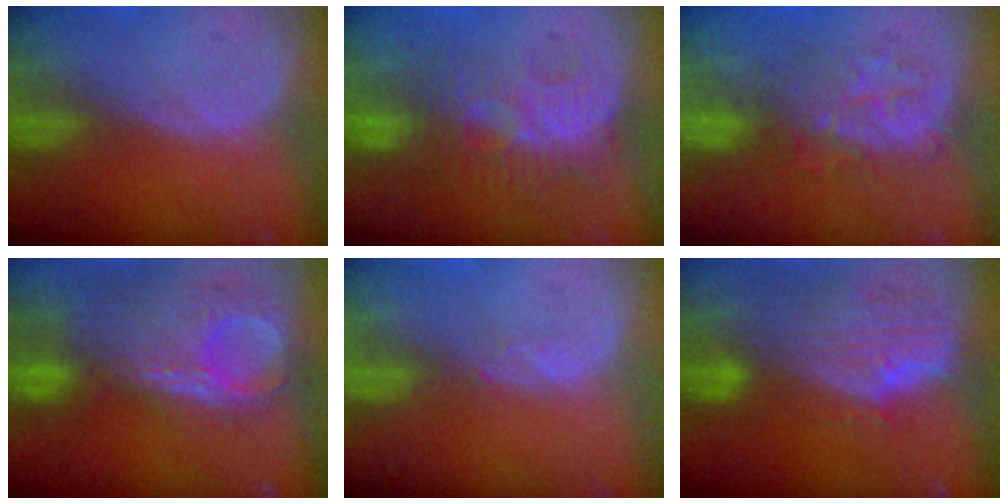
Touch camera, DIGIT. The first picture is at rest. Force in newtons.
{"total": 8.9, "press": 8.5, "slide": 2.6}
{"total": 7.8, "press": 7.6, "slide": 1.9}
{"total": 12.0, "press": 10.4, "slide": 6.0}
{"total": 0.7, "press": 0.7, "slide": 0.2}
{"total": 10.8, "press": 9.3, "slide": 5.5}